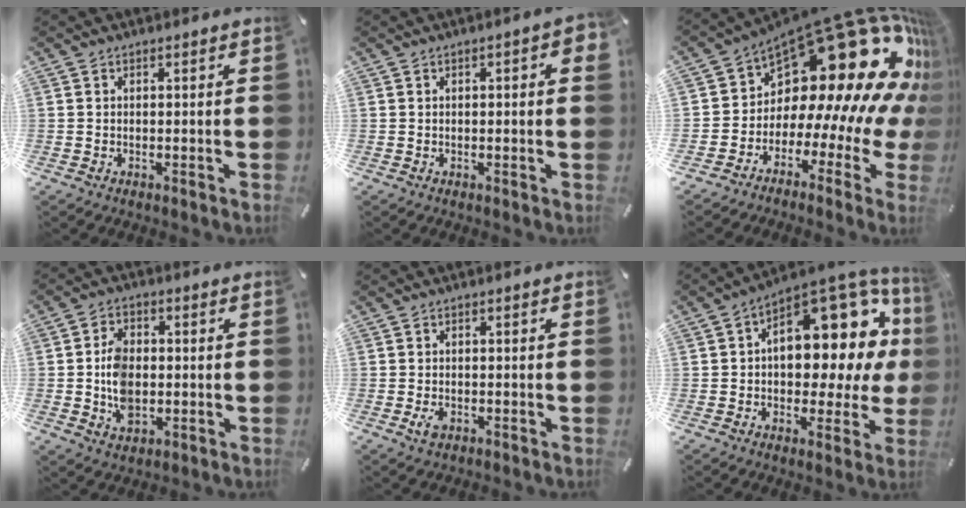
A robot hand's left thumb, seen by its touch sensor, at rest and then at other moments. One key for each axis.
{"total": 1.6, "fx": 0.4, "fy": 0.6, "fz": 1.4, "tx": -0.019, "ty": 0.001, "tz": 0.003}
{"total": 27.1, "fx": 11.7, "fy": 13.2, "fz": 20.5, "tx": -0.290, "ty": -0.125, "tz": 0.227}
{"total": 8.6, "fx": -0.9, "fy": 6.3, "fz": 5.7, "tx": -0.107, "ty": 0.005, "tz": -0.016}
{"total": 2.4, "fx": -0.9, "fy": 1.5, "fz": 1.7, "tx": -0.044, "ty": -0.001, "tz": -0.020}
{"total": 17.6, "fx": 6.2, "fy": 10.2, "fz": 12.9, "tx": -0.156, "ty": -0.069, "tz": 0.102}